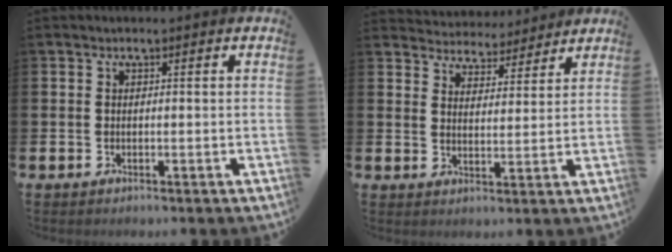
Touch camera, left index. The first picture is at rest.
{"total": 4.7, "force": [4.6, 1.1, -0.4], "torque": [-0.011, -0.035, 0.080]}